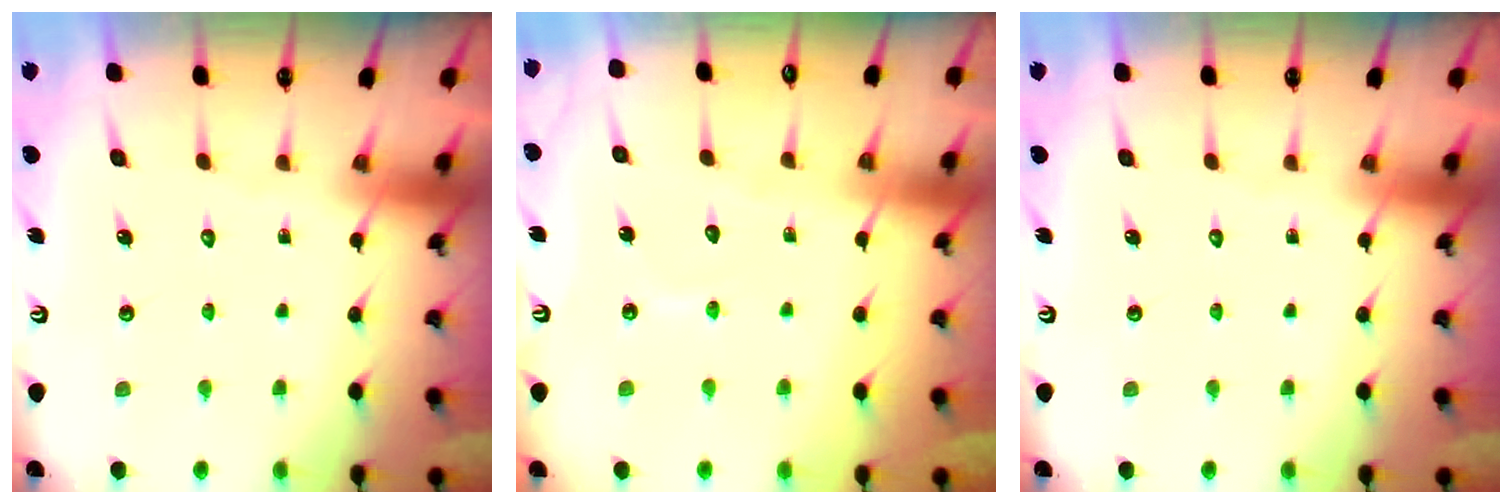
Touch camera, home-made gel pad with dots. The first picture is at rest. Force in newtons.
{"total": 3.5, "press": 3.5, "slide": 0.2}
{"total": 0.0}